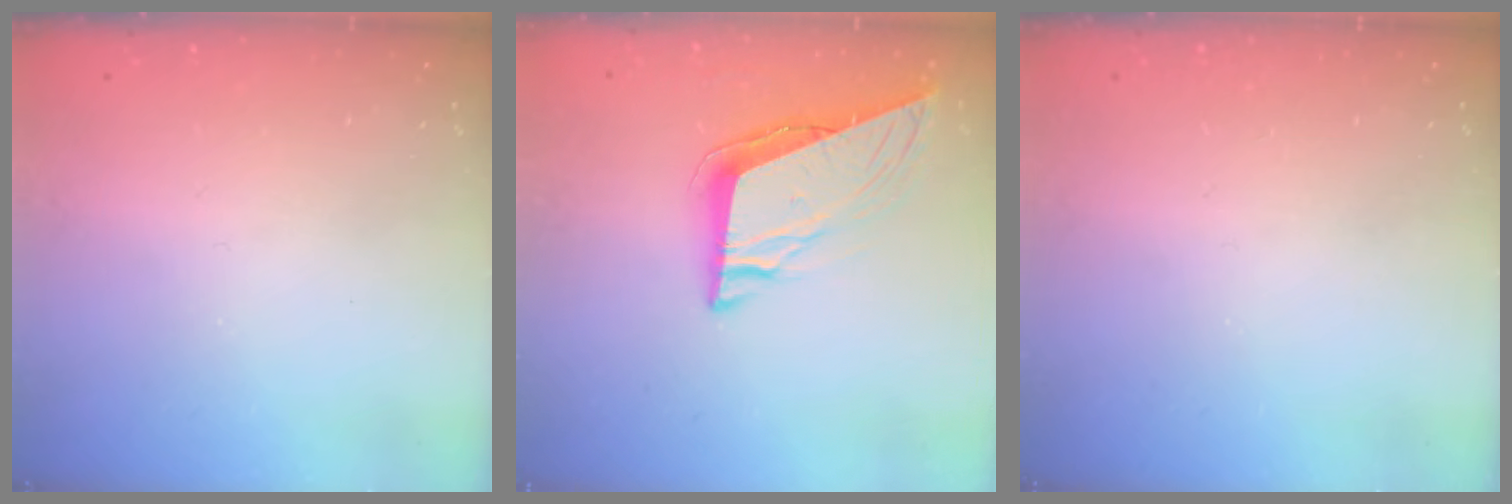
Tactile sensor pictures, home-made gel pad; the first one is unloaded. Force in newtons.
{"total": 8.9, "press": 8.8, "slide": 1.4}
{"total": 0.0}